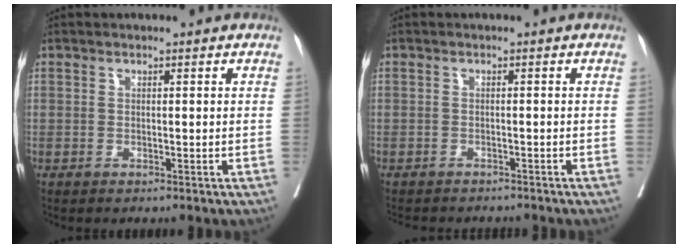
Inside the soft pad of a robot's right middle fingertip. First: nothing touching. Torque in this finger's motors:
{"motor_torque": [0.34, -0.75, 0.01, -0.01]}